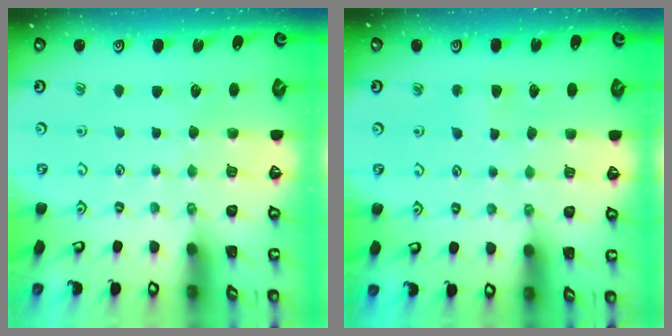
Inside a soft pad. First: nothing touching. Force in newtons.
{"total": 2.6, "press": 2.5, "slide": 0.5}